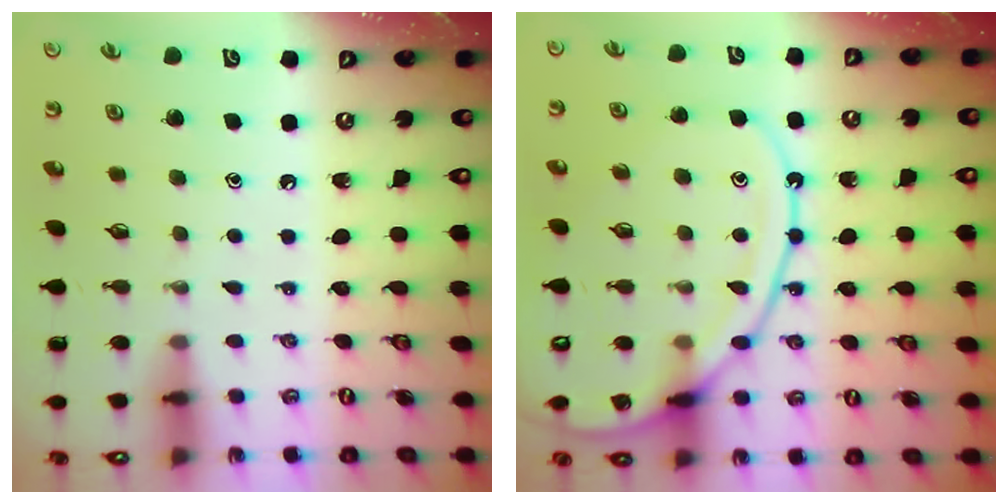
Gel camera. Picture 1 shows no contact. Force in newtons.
{"total": 15.4, "press": 15.4, "slide": 1.4}